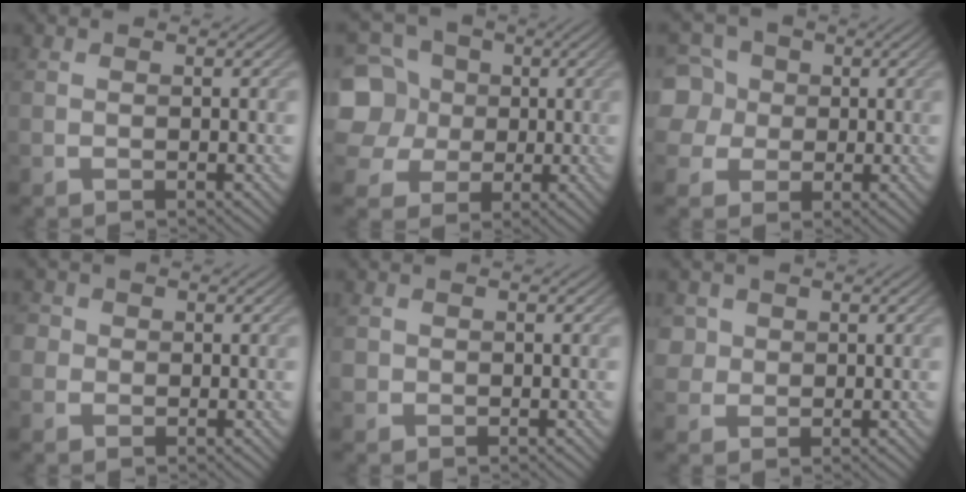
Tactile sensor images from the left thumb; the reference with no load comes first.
{"total": 10.1, "force": [0.9, 9.1, 4.4], "torque": [-0.158, 0.007, -0.004]}
{"total": 7.0, "force": [0.7, 6.4, 2.8], "torque": [-0.095, 0.016, -0.003]}
{"total": 2.5, "force": [0.5, 2.4, 0.6], "torque": [-0.013, 0.004, -0.008]}
{"total": 1.0, "force": [-0.1, 1.0, 0.1], "torque": [0.000, -0.004, -0.005]}
{"total": 2.8, "force": [0.8, 2.6, 0.6], "torque": [-0.026, -0.003, 0.021]}